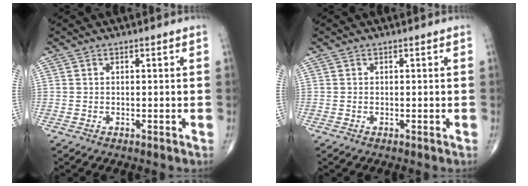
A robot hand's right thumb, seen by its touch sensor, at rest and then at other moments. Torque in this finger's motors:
{"motor_torque": [0.30, 0.04, -0.32, -0.30, 0.06]}